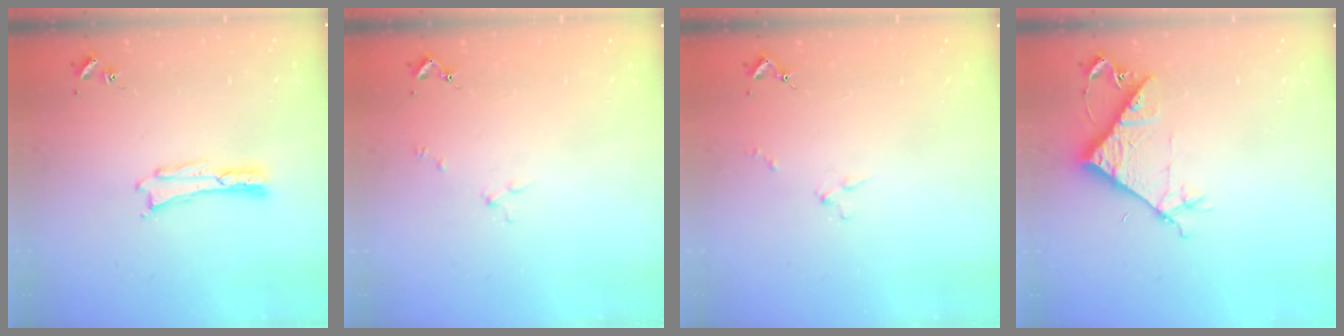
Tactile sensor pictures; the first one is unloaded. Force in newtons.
{"total": 1.7, "press": 1.7, "slide": 0.3}
{"total": 1.3, "press": 1.2, "slide": 0.1}
{"total": 8.1, "press": 8.1, "slide": 0.5}